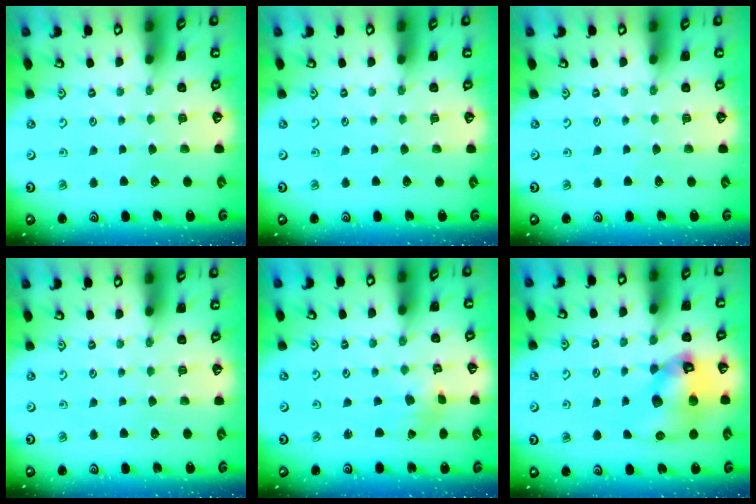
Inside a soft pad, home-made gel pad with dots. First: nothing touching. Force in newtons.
{"total": 0.0}
{"total": 0.0}
{"total": 0.0}
{"total": 1.5, "press": 1.5, "slide": 0.2}
{"total": 13.2, "press": 13.1, "slide": 1.8}